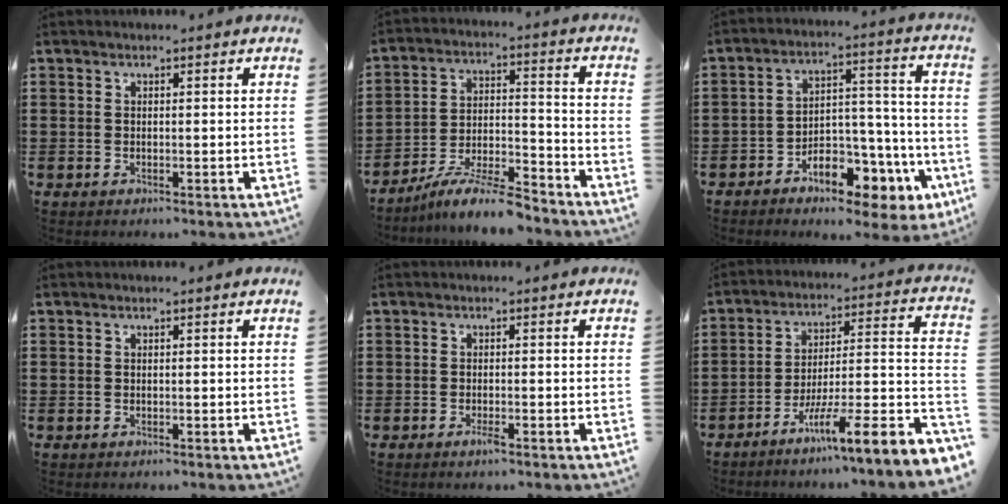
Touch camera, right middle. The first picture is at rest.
{"total": 8.7, "force": [-7.9, 0.5, 3.6], "torque": [-0.065, 0.009, -0.150]}
{"total": 8.5, "force": [-5.9, 4.3, 4.4], "torque": [-0.069, 0.024, -0.102]}
{"total": 0.0}
{"total": 1.4, "force": [-0.8, 0.2, 1.1], "torque": [-0.021, -0.002, -0.014]}
{"total": 7.5, "force": [-4.8, -0.7, 5.7], "torque": [-0.092, -0.032, -0.099]}